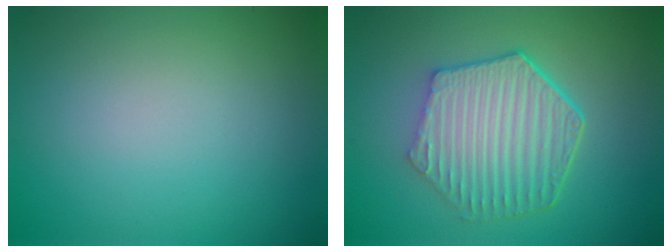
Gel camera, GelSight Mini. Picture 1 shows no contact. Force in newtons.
{"total": 6.4, "press": 4.9, "slide": 4.2}